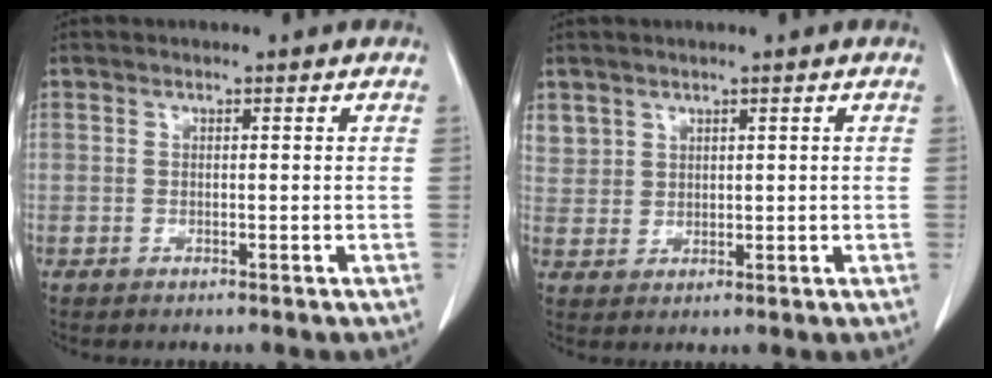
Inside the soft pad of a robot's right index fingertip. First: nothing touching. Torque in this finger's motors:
{"motor_torque": [-0.32, 0.37, 0.00, 0.00]}